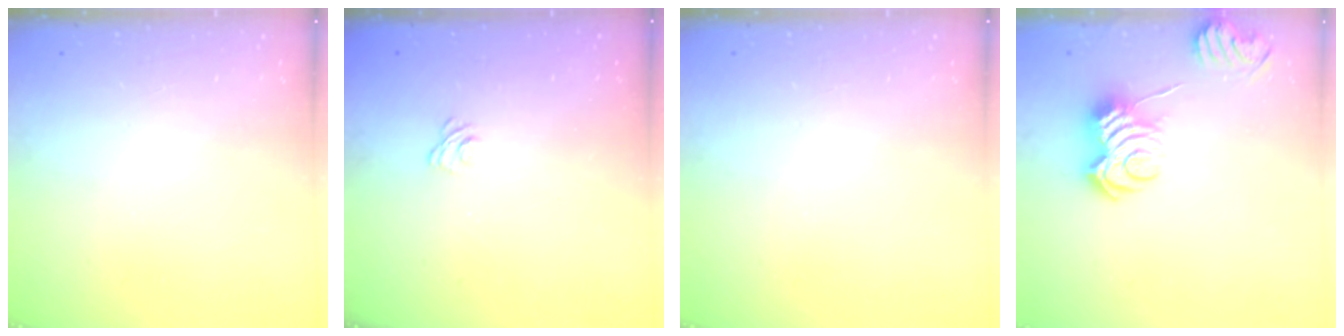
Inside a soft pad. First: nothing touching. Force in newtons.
{"total": 2.1, "press": 1.8, "slide": 1.1}
{"total": 0.0}
{"total": 6.6, "press": 6.6, "slide": 0.4}